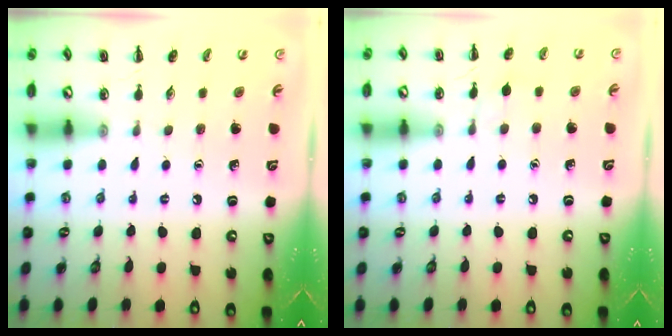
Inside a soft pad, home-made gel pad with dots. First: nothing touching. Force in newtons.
{"total": 4.5, "press": 4.2, "slide": 1.5}